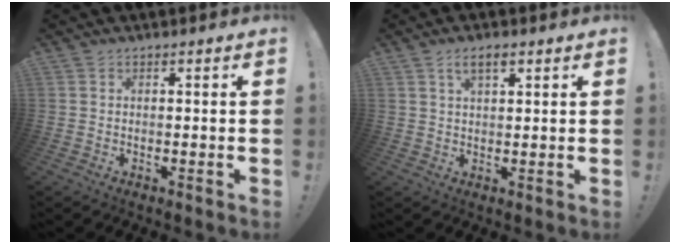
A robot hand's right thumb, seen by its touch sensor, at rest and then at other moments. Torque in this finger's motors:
{"motor_torque": [-0.44, 0.39, 0.41, 0.18, -0.01]}